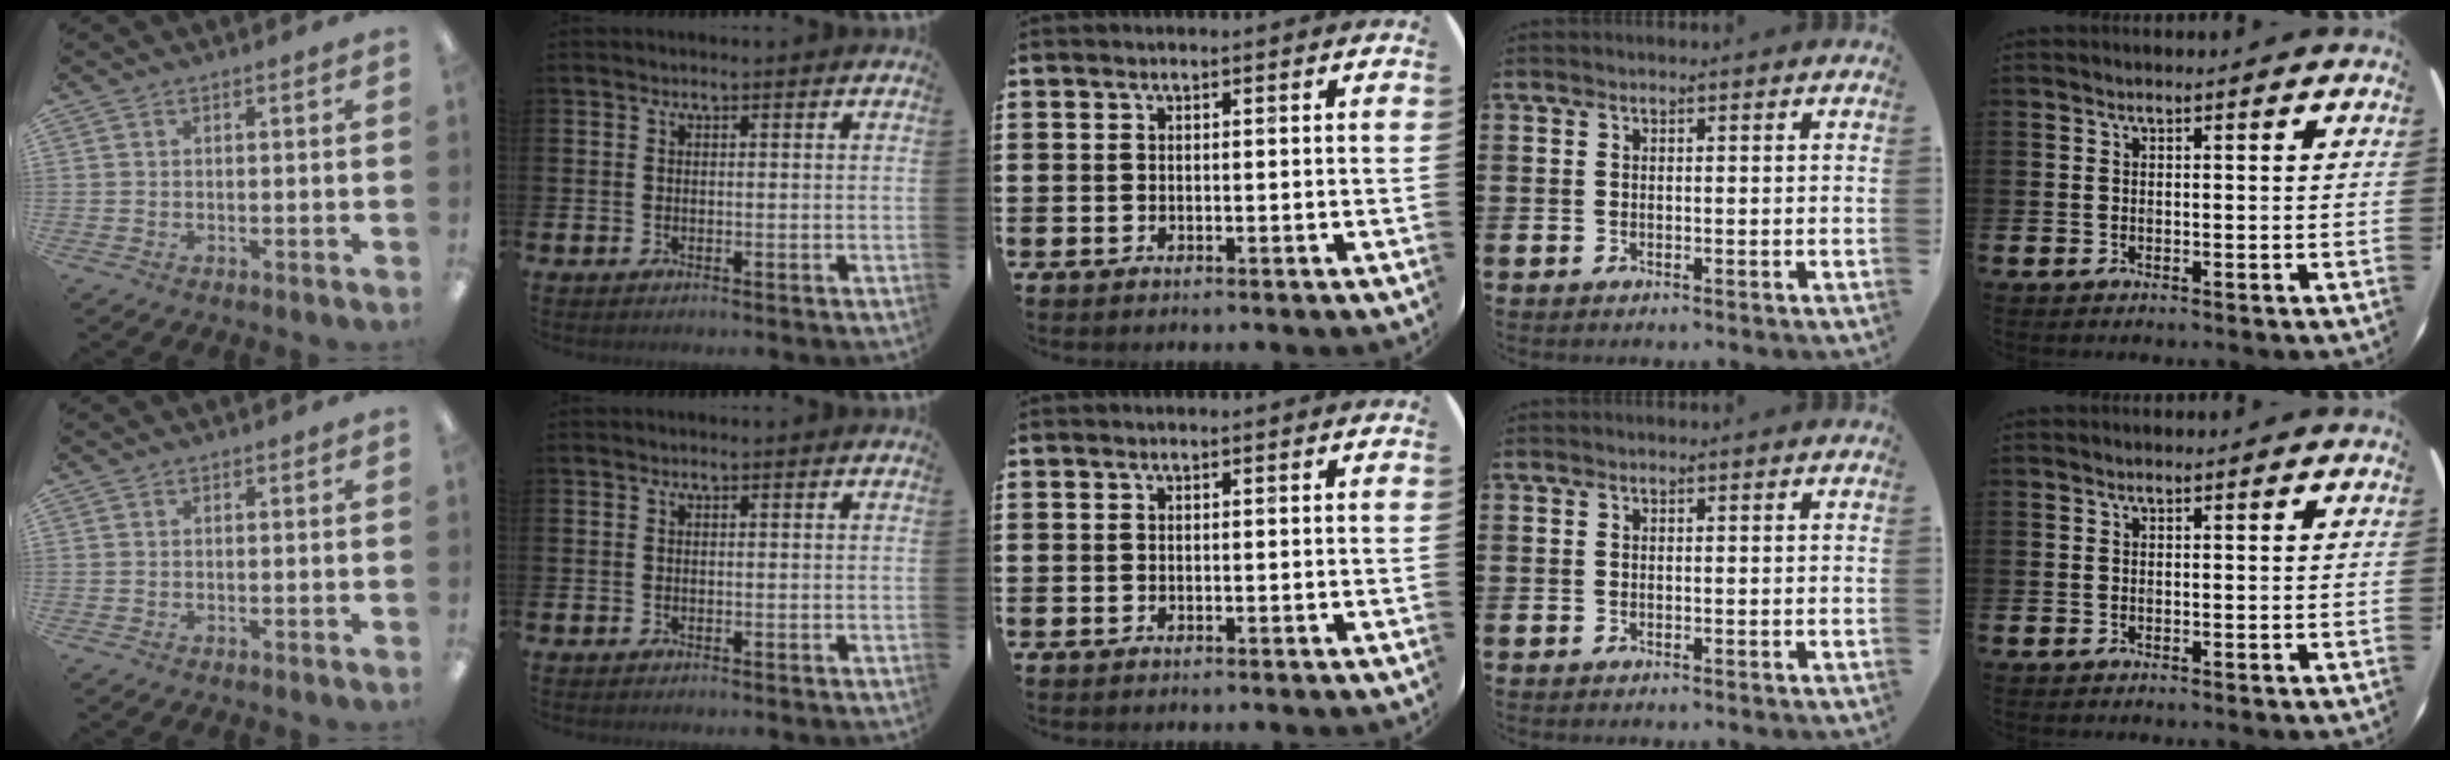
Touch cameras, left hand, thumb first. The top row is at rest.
{}